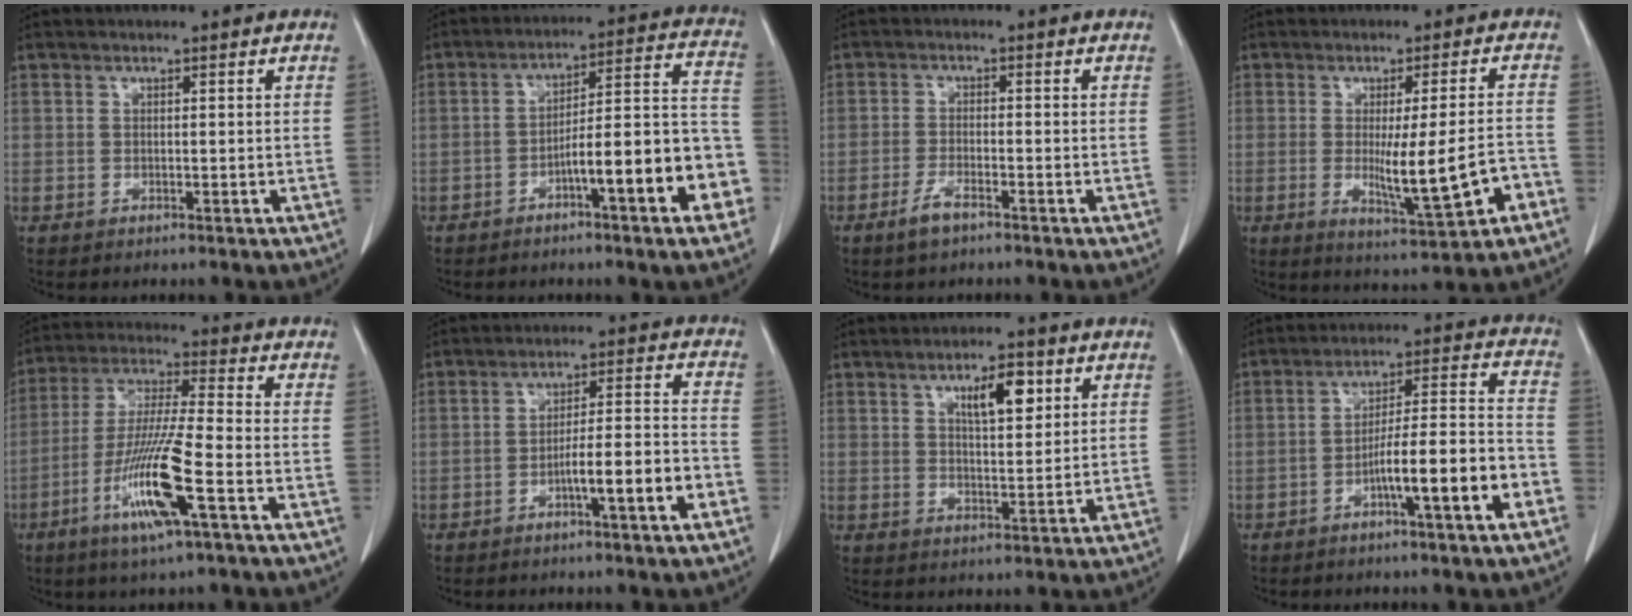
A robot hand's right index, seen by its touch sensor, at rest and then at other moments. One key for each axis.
{"total": 14.9, "fx": -6.1, "fy": 2.1, "fz": 13.5, "tx": -0.168, "ty": 0.040, "tz": -0.084}
{"total": 3.2, "fx": -2.3, "fy": 0.7, "fz": 2.1, "tx": -0.050, "ty": -0.002, "tz": -0.043}
{"total": 11.2, "fx": -3.3, "fy": 0.4, "fz": 10.7, "tx": -0.162, "ty": -0.017, "tz": -0.039}
{"total": 13.1, "fx": -5.5, "fy": -0.1, "fz": 11.9, "tx": -0.243, "ty": -0.018, "tz": -0.105}
{"total": 8.6, "fx": -3.9, "fy": 0.3, "fz": 7.6, "tx": -0.119, "ty": 0.017, "tz": -0.058}
{"total": 6.2, "fx": 2.9, "fy": 1.8, "fz": 5.2, "tx": -0.086, "ty": 0.003, "tz": 0.049}
{"total": 12.1, "fx": -5.4, "fy": 0.4, "fz": 10.8, "tx": -0.167, "ty": 0.020, "tz": -0.083}